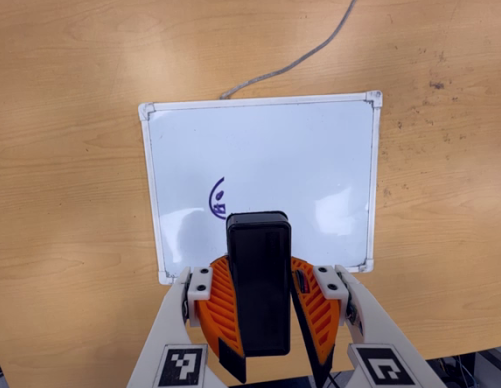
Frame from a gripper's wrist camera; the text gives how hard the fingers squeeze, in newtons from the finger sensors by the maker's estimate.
{"total": 11.2, "left": 10.4, "right": 12.0}